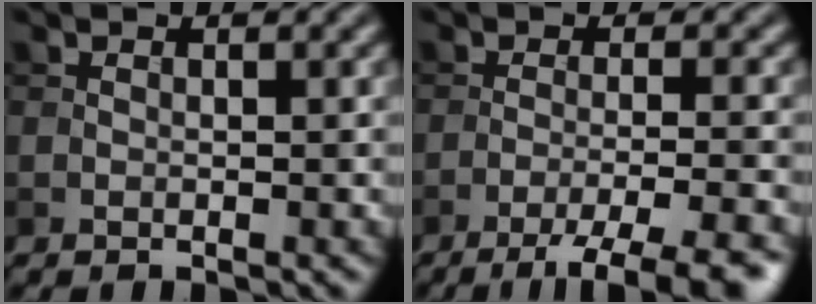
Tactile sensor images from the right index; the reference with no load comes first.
{"total": 7.2, "force": [-4.9, 1.3, 5.1], "torque": [-0.067, -0.010, -0.073]}